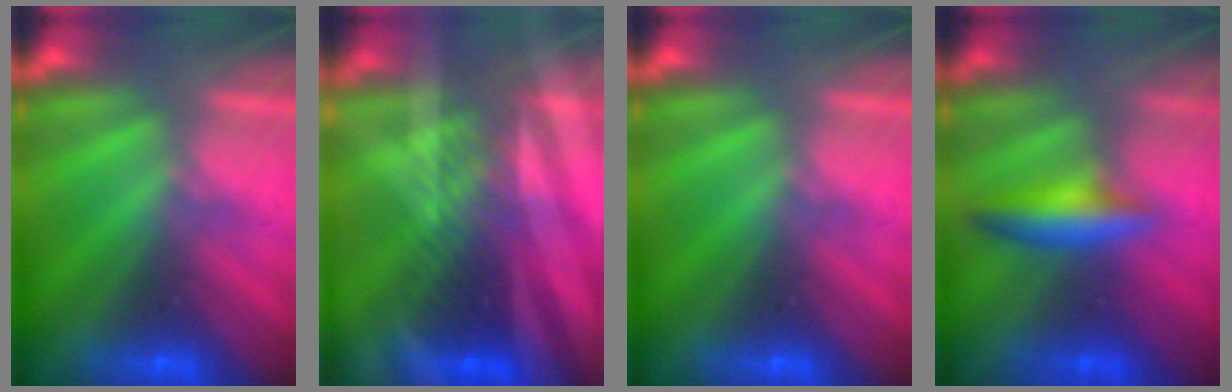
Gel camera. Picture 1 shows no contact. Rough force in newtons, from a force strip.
{"total": 3.1}
{"total": 0.0}
{"total": 2.4}